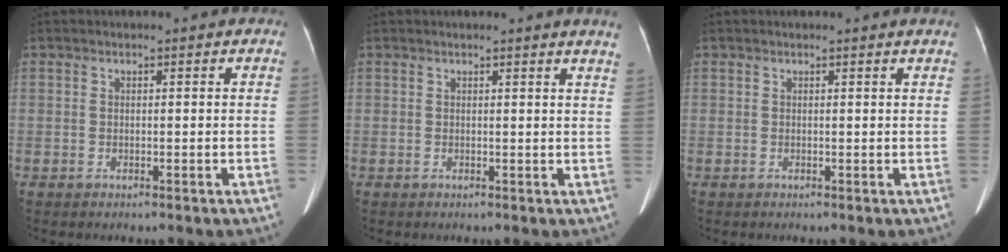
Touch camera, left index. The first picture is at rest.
{"total": 3.0, "force": [2.7, -0.6, 1.2], "torque": [-0.018, -0.012, 0.014]}
{"total": 1.0, "force": [1.0, -0.2, 0.3], "torque": [-0.016, -0.005, 0.009]}